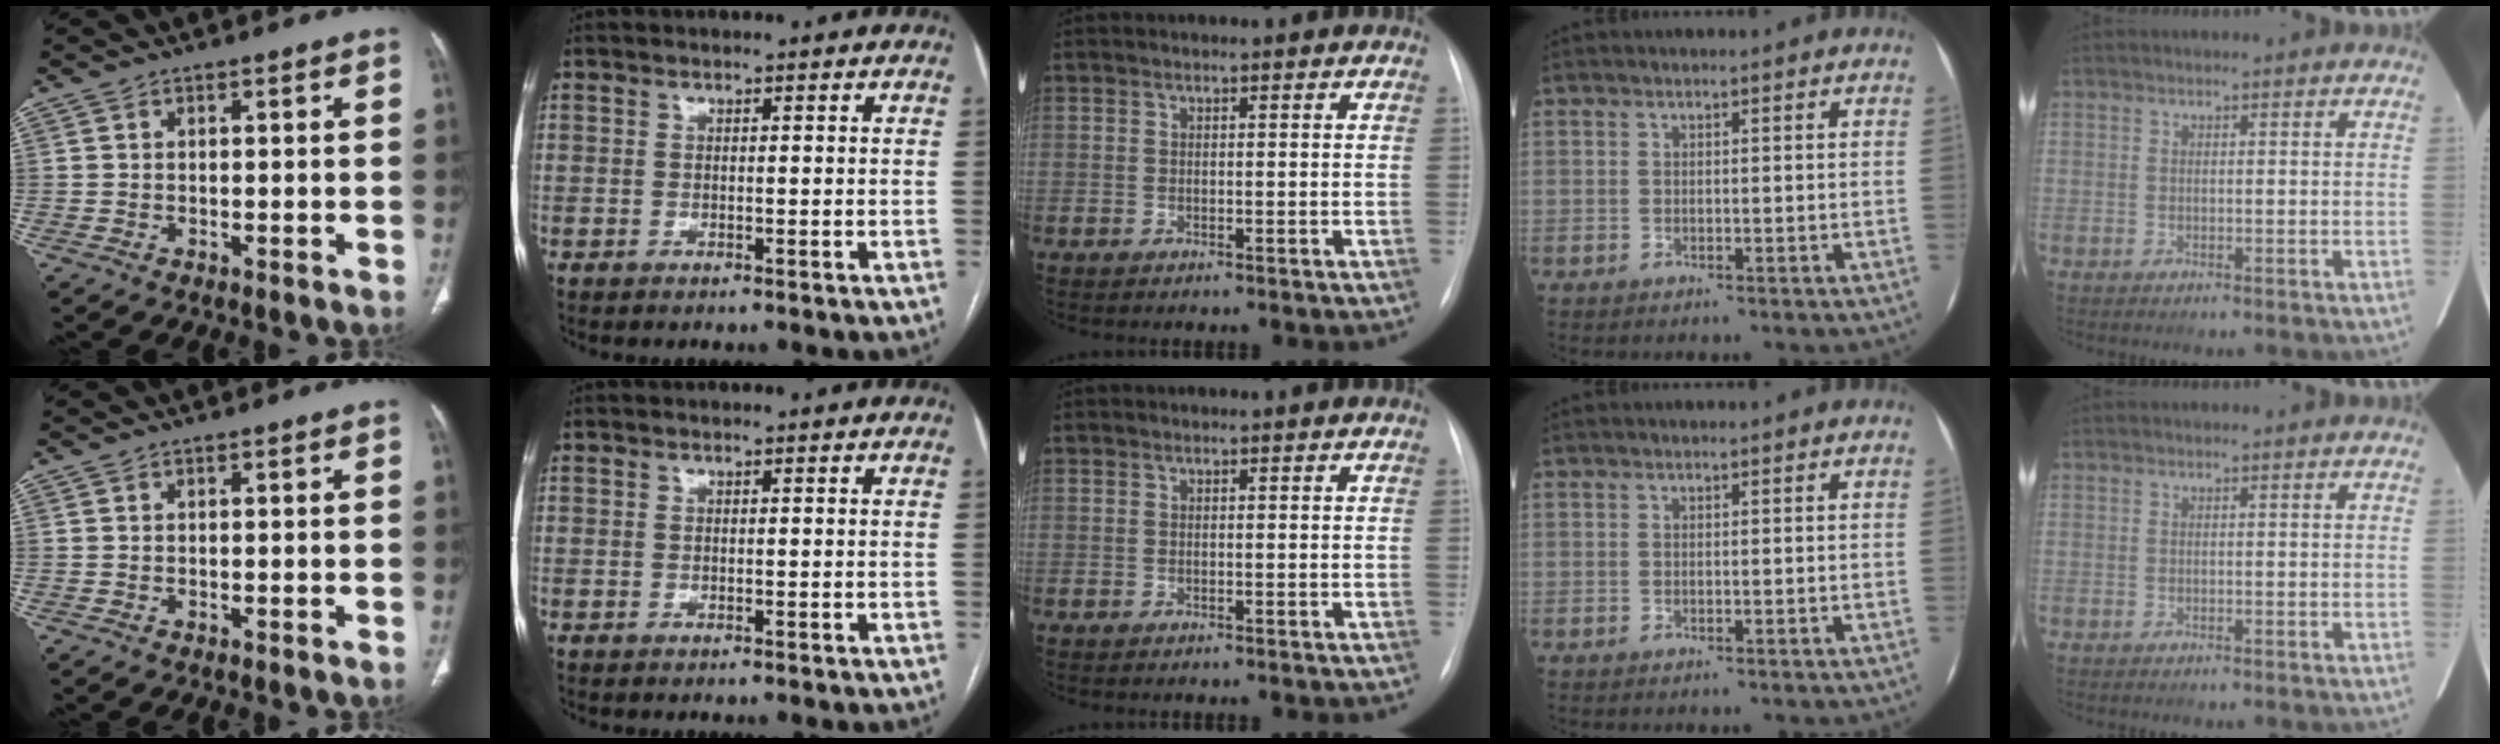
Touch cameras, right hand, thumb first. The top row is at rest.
{}